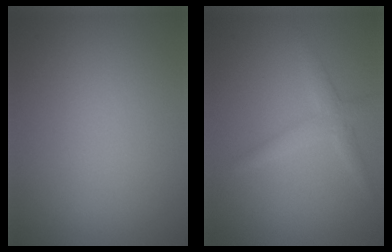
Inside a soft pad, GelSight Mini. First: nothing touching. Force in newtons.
{"total": 2.2, "press": 2.1, "slide": 0.1}